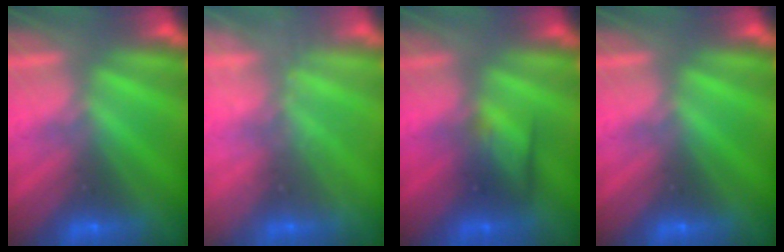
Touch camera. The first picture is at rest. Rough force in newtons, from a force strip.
{"total": 1.7}
{"total": 2.4}
{"total": 0.0}